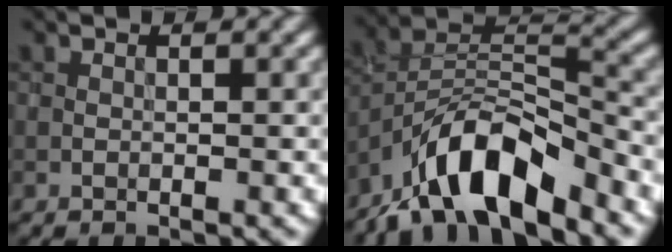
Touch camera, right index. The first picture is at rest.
{"total": 10.0, "force": [-7.1, 3.3, 6.3], "torque": [-0.102, 0.006, -0.138]}